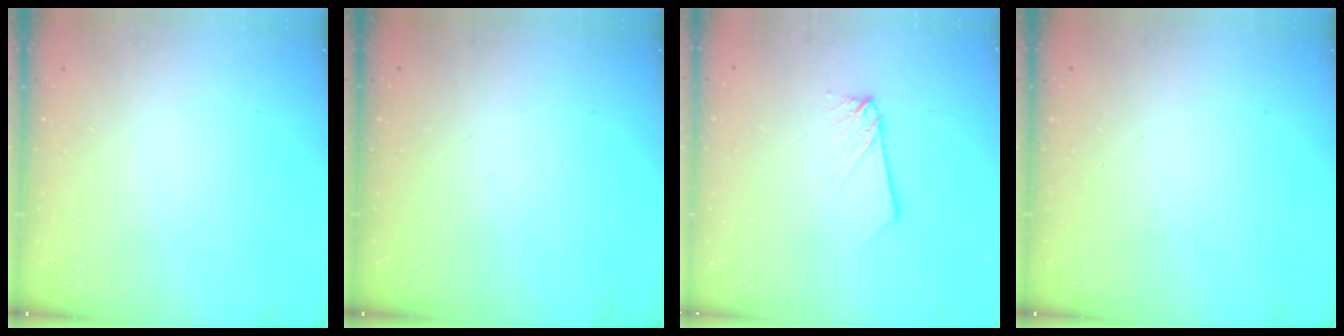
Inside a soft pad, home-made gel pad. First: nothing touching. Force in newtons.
{"total": 0.0}
{"total": 2.2, "press": 2.2, "slide": 0.1}
{"total": 0.0}